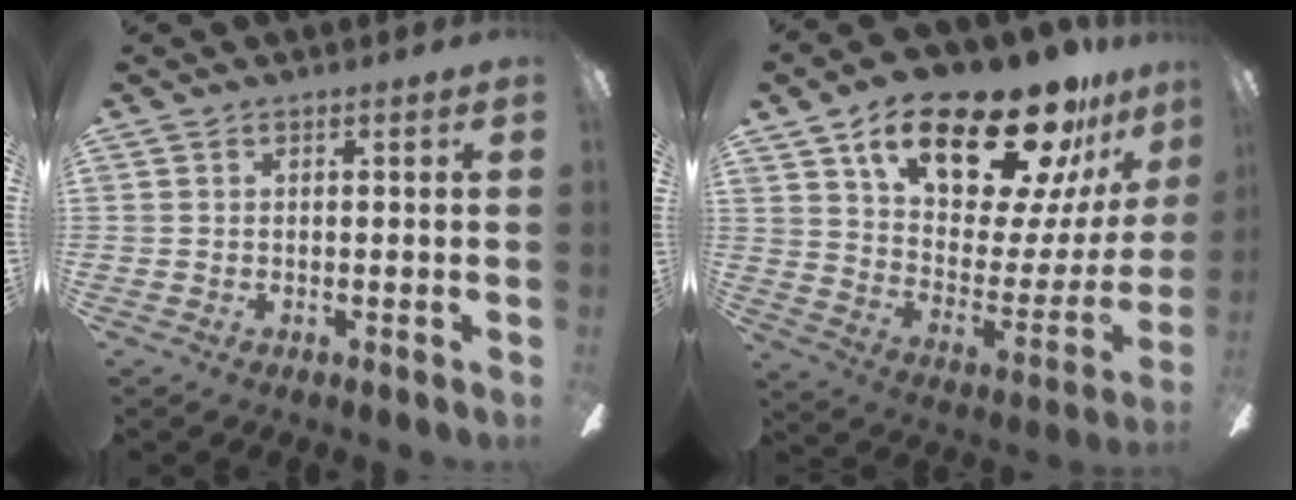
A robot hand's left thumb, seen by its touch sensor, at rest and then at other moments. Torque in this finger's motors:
{"motor_torque": [2.45, 2.55, 1.36, -1.41, 0.12]}